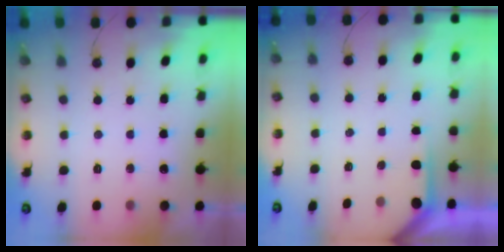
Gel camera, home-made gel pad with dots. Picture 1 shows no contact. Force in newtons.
{"total": 2.2, "press": 2.2, "slide": 0.3}